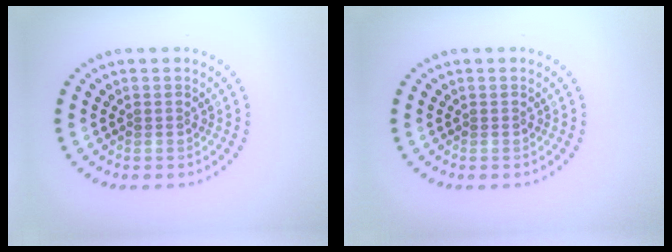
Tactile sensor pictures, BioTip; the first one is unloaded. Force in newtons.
{"total": 0.0}